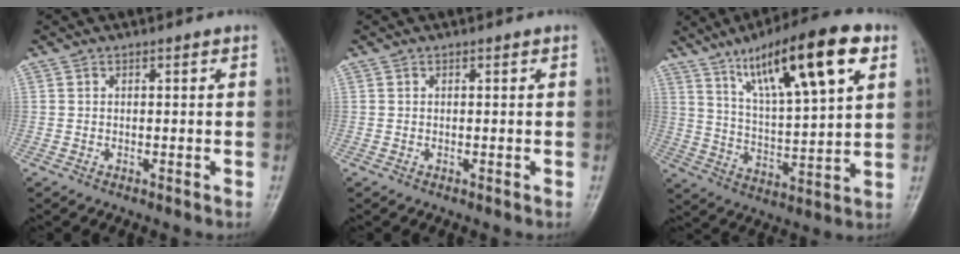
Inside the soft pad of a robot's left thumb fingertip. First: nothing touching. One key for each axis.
{"total": 0.0}
{"total": 20.0, "fx": 9.9, "fy": 5.0, "fz": 16.6, "tx": -0.249, "ty": -0.025, "tz": 0.167}